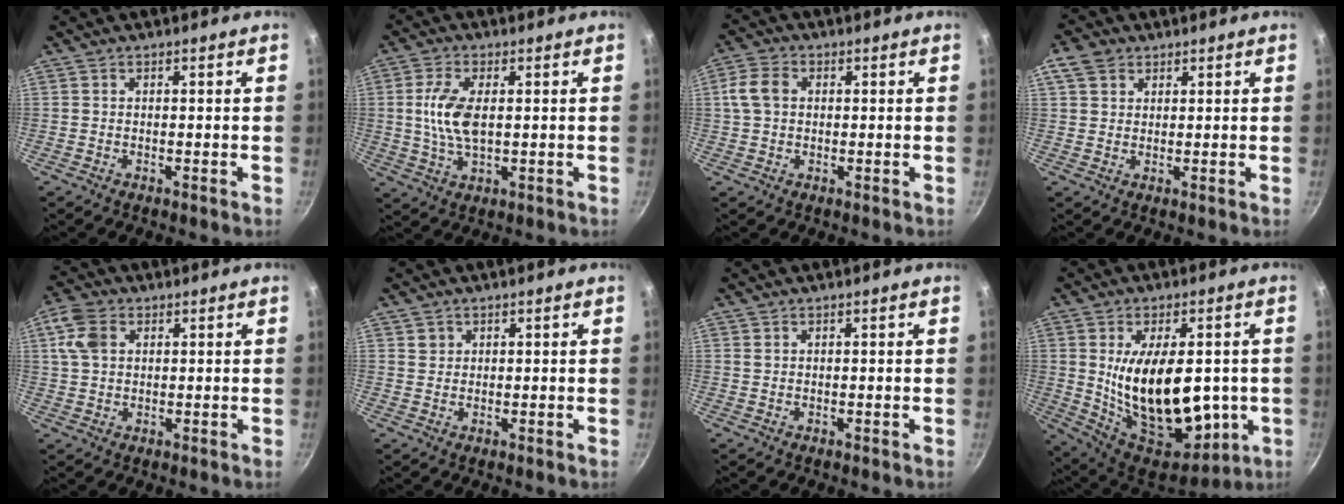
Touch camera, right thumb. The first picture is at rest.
{"total": 8.4, "force": [0.9, 4.2, 7.3], "torque": [-0.145, 0.000, 0.017]}
{"total": 5.5, "force": [0.7, 4.2, 3.5], "torque": [-0.060, 0.011, 0.005]}
{"total": 4.7, "force": [2.3, 3.5, 2.1], "torque": [-0.029, -0.001, 0.038]}
{"total": 6.5, "force": [2.0, 4.6, 4.1], "torque": [-0.075, 0.006, 0.032]}
{"total": 1.5, "force": [0.8, 1.3, 0.2], "torque": [0.010, 0.005, 0.013]}
{"total": 0.0}
{"total": 22.9, "force": [-0.8, 12.5, 19.1], "torque": [-0.273, -0.031, 0.013]}